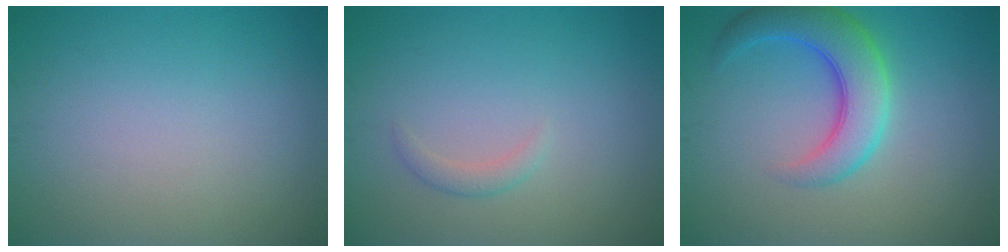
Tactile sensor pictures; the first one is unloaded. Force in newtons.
{"total": 1.1, "press": 1.1, "slide": 0.0}
{"total": 5.8, "press": 5.8, "slide": 0.3}